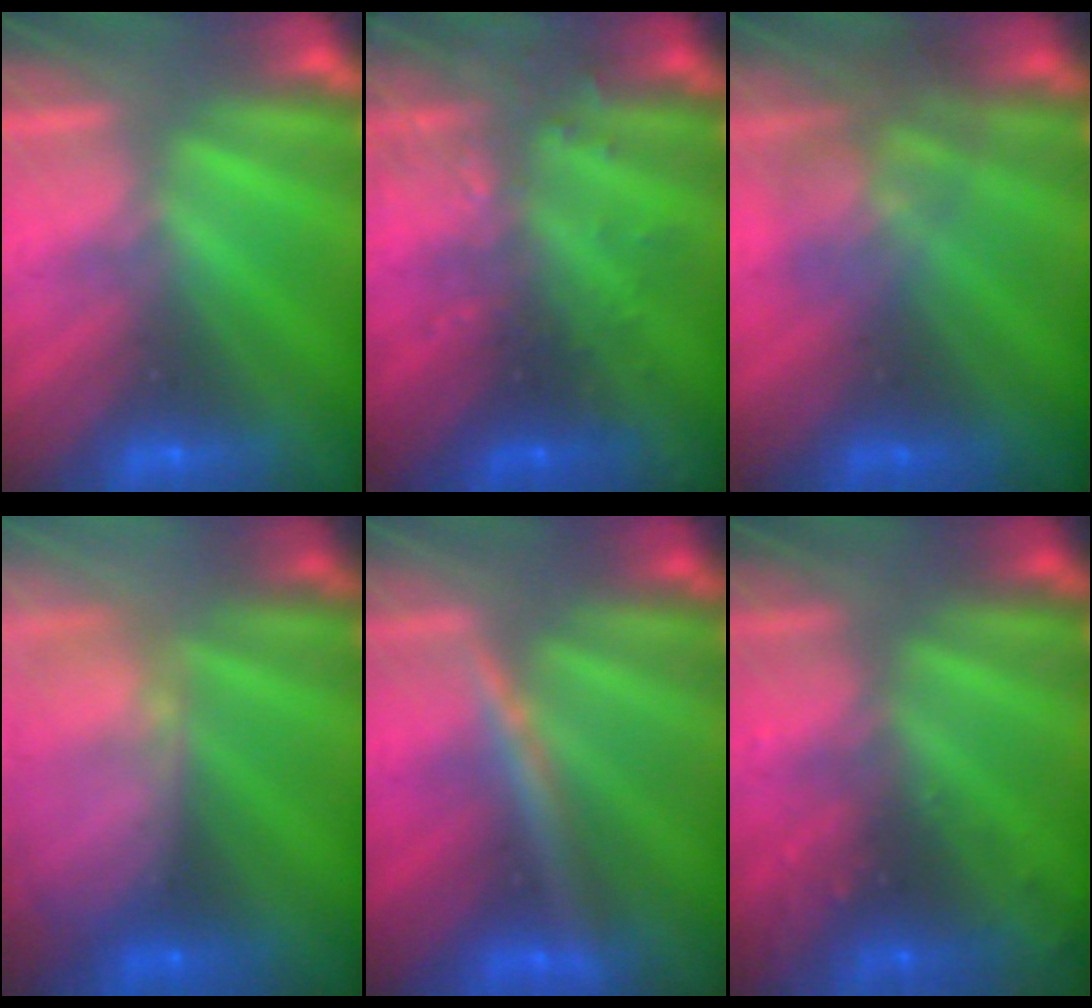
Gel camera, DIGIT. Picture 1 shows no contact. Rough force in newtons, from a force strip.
{"total": 2.9}
{"total": 1.8}
{"total": 6.6}
{"total": 2.4}
{"total": 7.5}